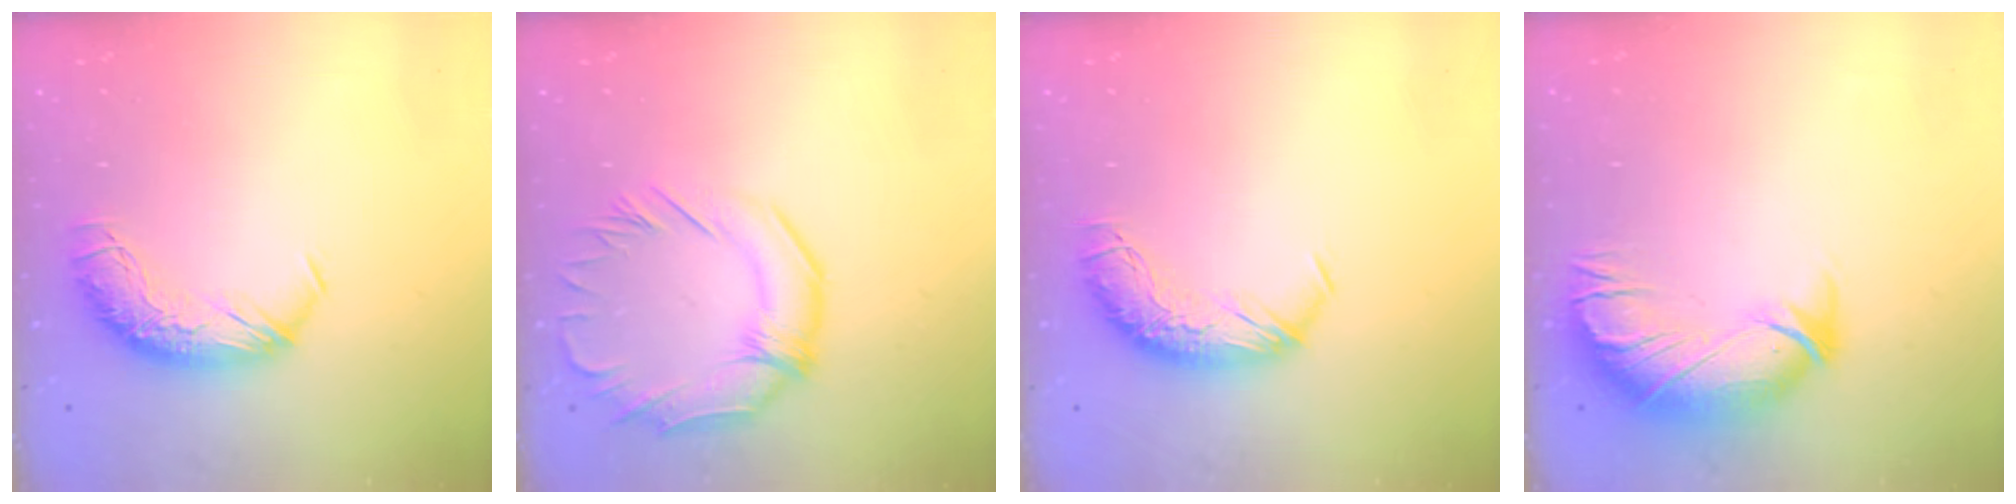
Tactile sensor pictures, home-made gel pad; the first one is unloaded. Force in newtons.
{"total": 3.9, "press": 3.6, "slide": 1.7}
{"total": 0.0}
{"total": 2.5, "press": 1.3, "slide": 2.1}